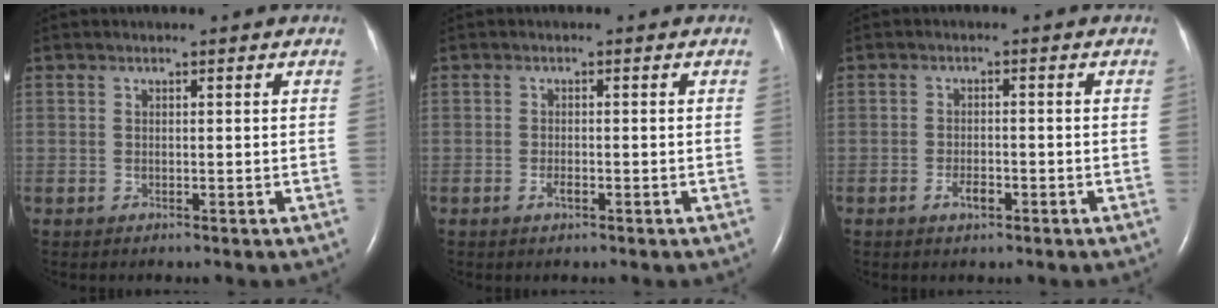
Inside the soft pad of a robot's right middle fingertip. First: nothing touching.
{"total": 1.3, "force": [-0.7, 0.4, 1.0], "torque": [-0.022, 0.000, -0.011]}
{"total": 2.4, "force": [-1.3, 1.0, 1.8], "torque": [-0.036, 0.001, -0.023]}